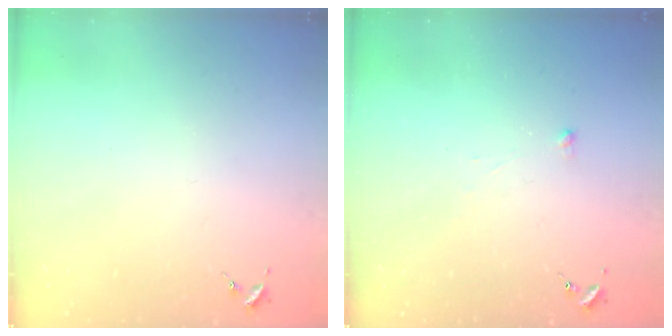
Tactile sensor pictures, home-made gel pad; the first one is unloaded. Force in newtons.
{"total": 2.5, "press": 2.5, "slide": 0.5}